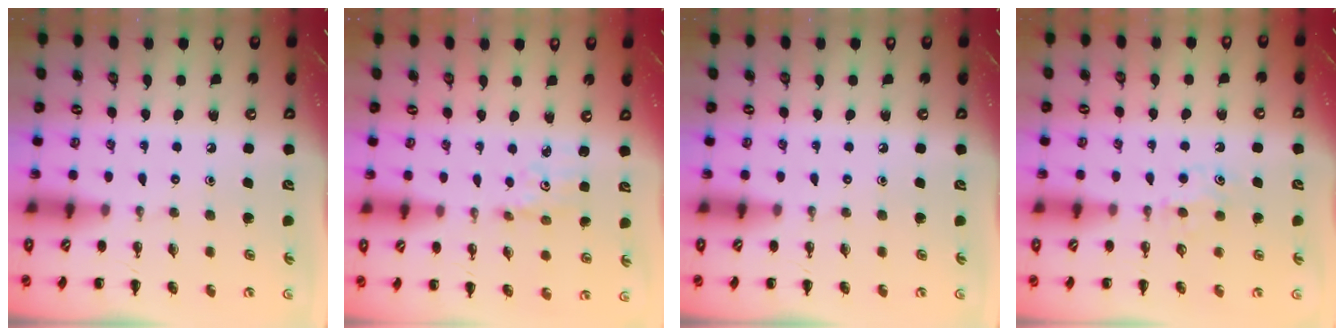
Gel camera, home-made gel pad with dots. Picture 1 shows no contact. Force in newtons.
{"total": 1.9, "press": 1.9, "slide": 0.5}
{"total": 0.0}
{"total": 4.8, "press": 4.6, "slide": 1.3}